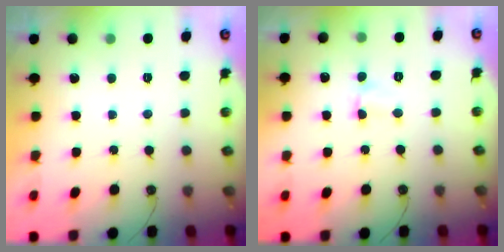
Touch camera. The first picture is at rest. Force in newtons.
{"total": 2.0, "press": 1.9, "slide": 0.6}